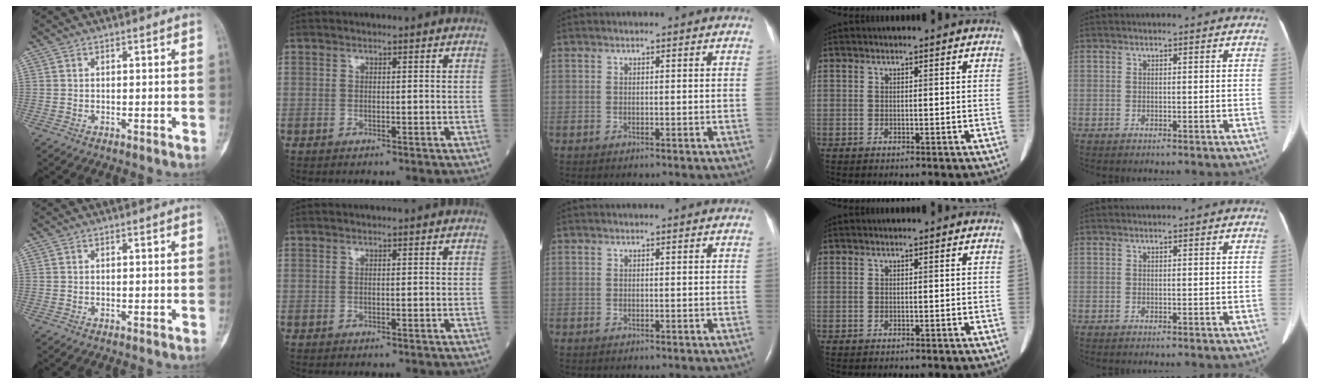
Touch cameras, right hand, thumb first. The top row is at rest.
{}